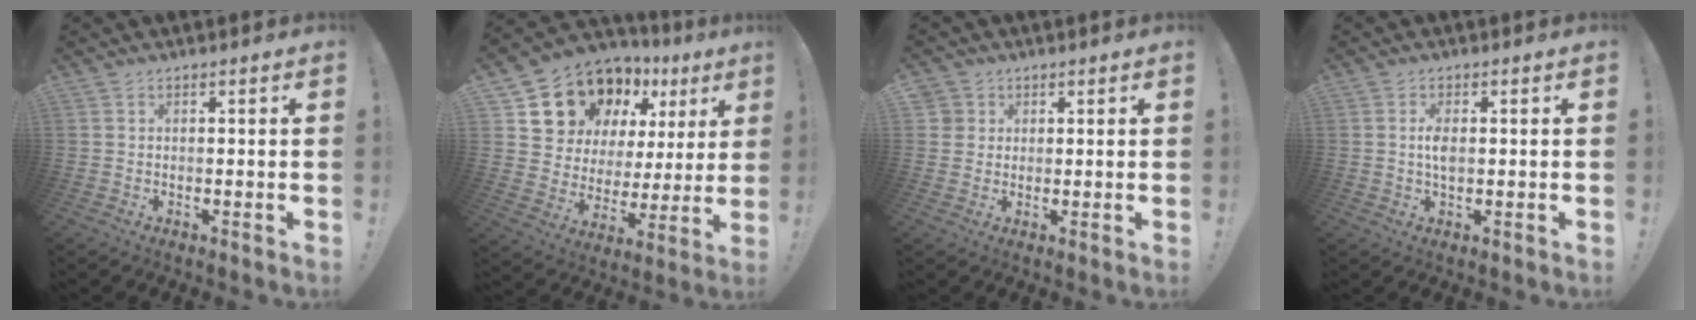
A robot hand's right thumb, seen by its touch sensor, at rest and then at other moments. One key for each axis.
{"total": 14.4, "fx": 10.6, "fy": 8.7, "fz": 4.6, "tx": -0.070, "ty": -0.087, "tz": 0.206}
{"total": 3.2, "fx": 1.1, "fy": 2.9, "fz": 0.6, "tx": -0.018, "ty": 0.003, "tz": 0.022}
{"total": 3.3, "fx": 0.0, "fy": 1.6, "fz": 2.9, "tx": -0.055, "ty": 0.000, "tz": -0.006}